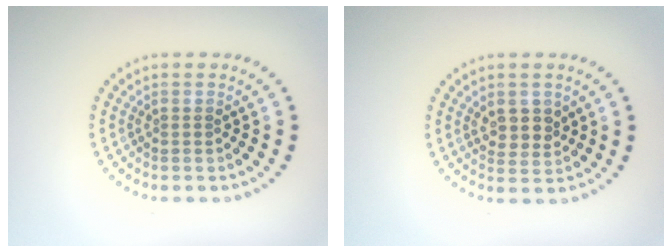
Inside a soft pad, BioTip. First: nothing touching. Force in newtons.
{"total": 2.4, "press": 2.2, "slide": 0.9}